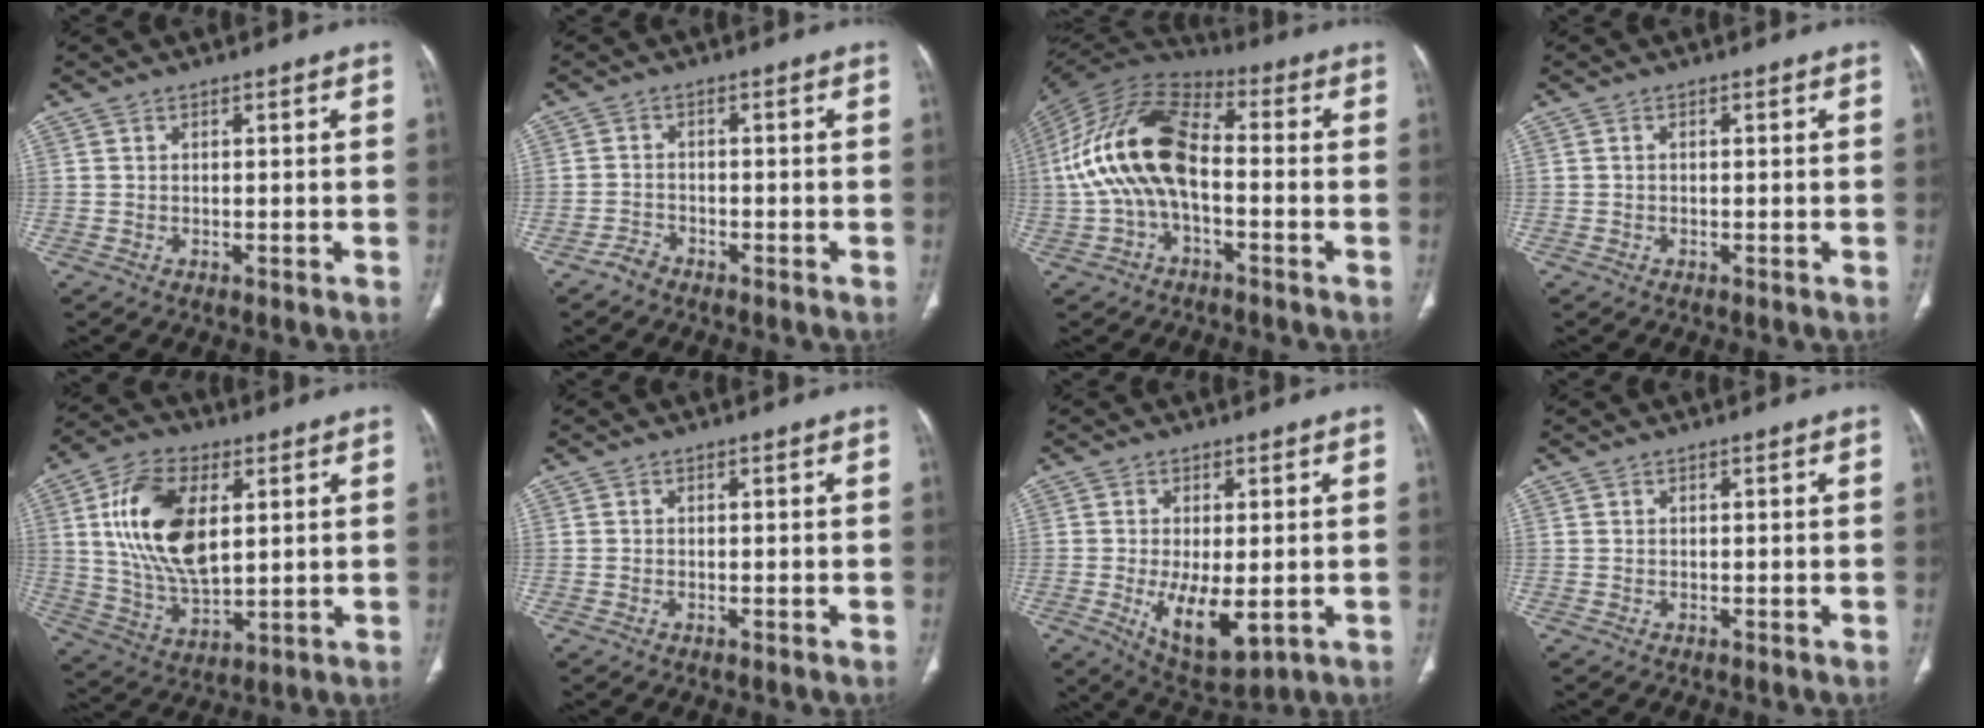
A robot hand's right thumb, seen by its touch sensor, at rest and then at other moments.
{"total": 2.0, "force": [-1.8, 0.8, 0.2], "torque": [-0.008, 0.008, -0.035]}
{"total": 17.6, "force": [-1.4, 9.6, 14.7], "torque": [-0.286, 0.040, -0.034]}
{"total": 0.0}
{"total": 17.5, "force": [4.2, 9.6, 14.1], "torque": [-0.255, -0.011, 0.083]}
{"total": 0.0}
{"total": 10.0, "force": [-2.0, 4.4, 8.8], "torque": [-0.140, -0.023, -0.018]}
{"total": 0.0}